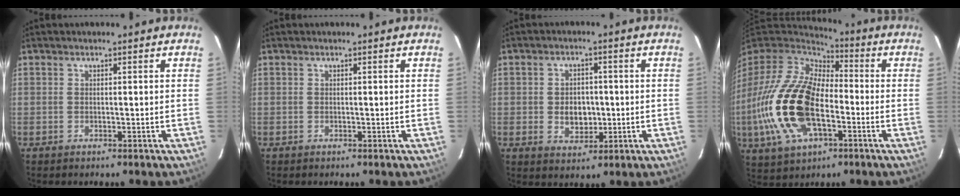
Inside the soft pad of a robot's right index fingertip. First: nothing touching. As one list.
[{"total": 0.0}, {"total": 5.6, "force": [-0.5, 4.3, 3.6], "torque": [-0.066, 0.003, -0.002]}, {"total": 23.5, "force": [-4.8, 13.0, 19.0], "torque": [-0.421, -0.020, -0.085]}]